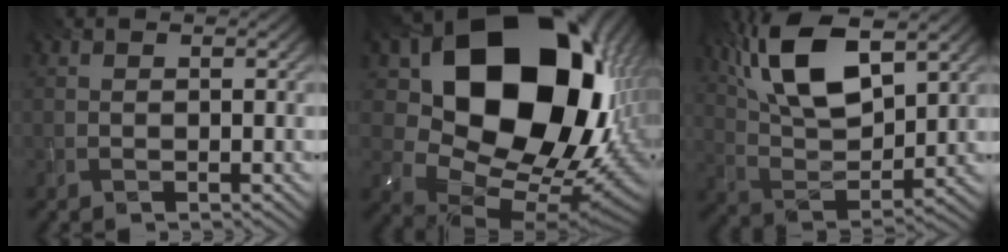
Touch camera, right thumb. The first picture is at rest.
{"total": 22.5, "force": [6.1, 16.5, 14.0], "torque": [-0.271, -0.025, 0.153]}
{"total": 13.4, "force": [6.8, 5.5, 10.1], "torque": [-0.222, 0.010, 0.134]}